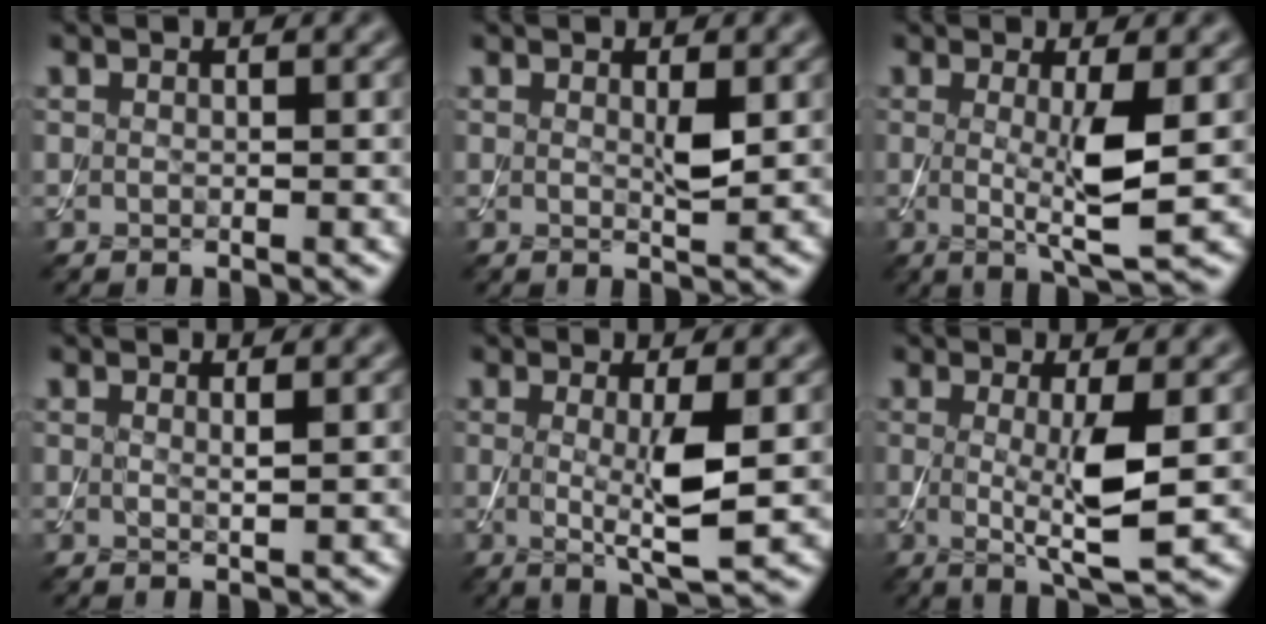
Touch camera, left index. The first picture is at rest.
{"total": 1.5, "force": [0.4, 0.3, 1.5], "torque": [-0.028, -0.003, 0.006]}
{"total": 4.9, "force": [0.0, 0.7, 4.8], "torque": [-0.091, -0.014, 0.001]}
{"total": 1.0, "force": [0.4, 0.2, 0.9], "torque": [-0.012, -0.001, 0.003]}
{"total": 4.5, "force": [0.0, 0.7, 4.5], "torque": [-0.084, -0.013, 0.003]}
{"total": 5.1, "force": [-0.1, 0.8, 5.0], "torque": [-0.094, -0.013, 0.001]}